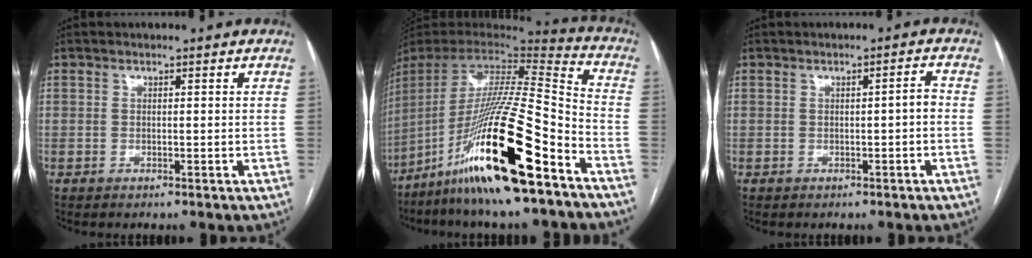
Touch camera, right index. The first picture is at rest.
{"total": 26.3, "force": [-14.8, 1.8, 21.7], "torque": [-0.410, -0.039, -0.270]}
{"total": 1.6, "force": [-0.3, 0.2, 1.6], "torque": [-0.019, 0.004, -0.005]}